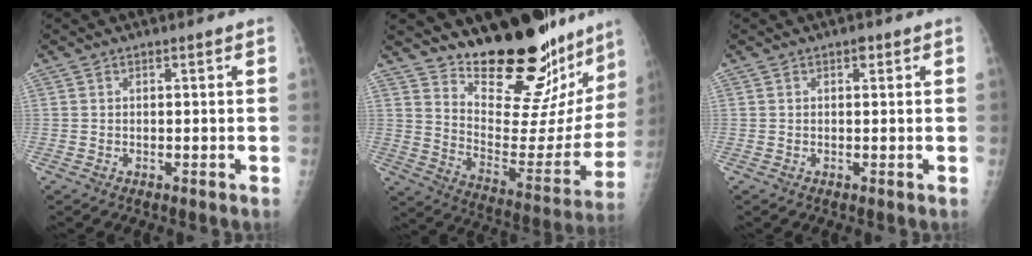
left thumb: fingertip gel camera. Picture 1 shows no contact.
{"total": 26.5, "force": [22.5, 7.1, 12.1], "torque": [-0.146, -0.174, 0.319]}
{"total": 1.0, "force": [0.5, 0.6, 0.6], "torque": [-0.002, 0.000, 0.004]}